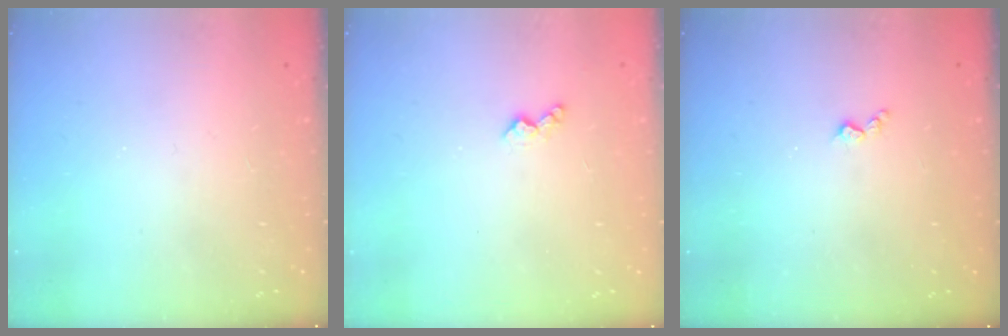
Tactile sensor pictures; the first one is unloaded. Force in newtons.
{"total": 3.1, "press": 3.1, "slide": 0.4}
{"total": 3.0, "press": 2.9, "slide": 0.6}